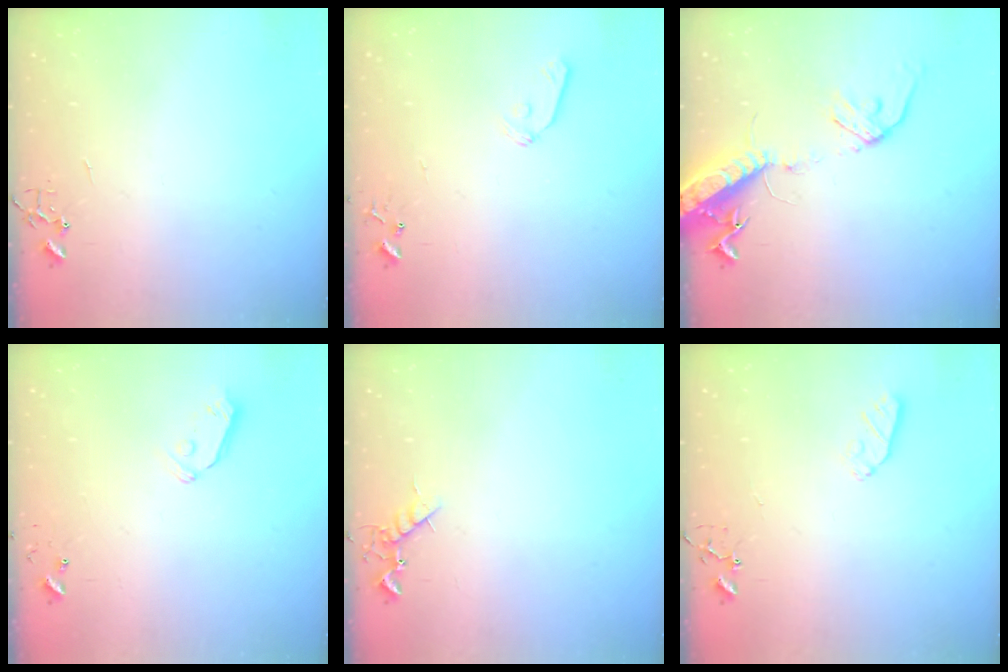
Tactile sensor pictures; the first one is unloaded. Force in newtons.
{"total": 7.3, "press": 7.3, "slide": 0.7}
{"total": 16.2, "press": 15.8, "slide": 3.6}
{"total": 5.8, "press": 5.7, "slide": 0.9}
{"total": 5.3, "press": 5.2, "slide": 1.0}
{"total": 5.5, "press": 5.4, "slide": 1.1}